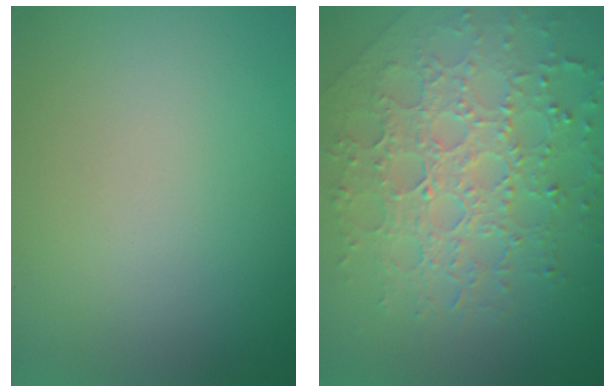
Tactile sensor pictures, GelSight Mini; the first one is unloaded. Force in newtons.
{"total": 7.2, "press": 5.2, "slide": 5.0}